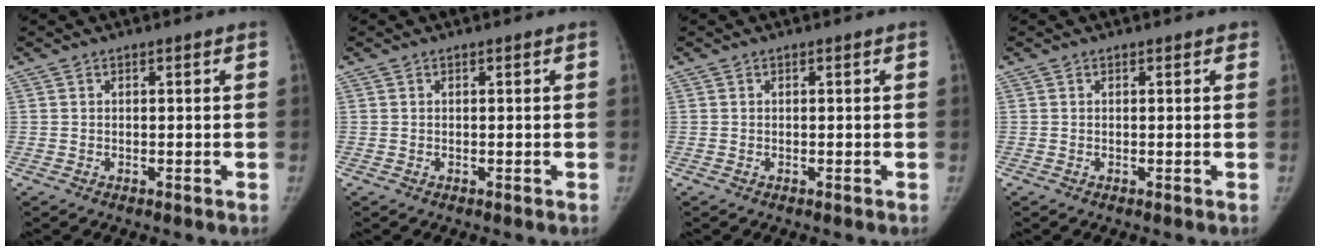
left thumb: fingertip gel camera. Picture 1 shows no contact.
{"total": 0.0}
{"total": 0.0}
{"total": 0.7, "force": [0.5, 0.4, 0.3], "torque": [0.000, -0.002, 0.003]}